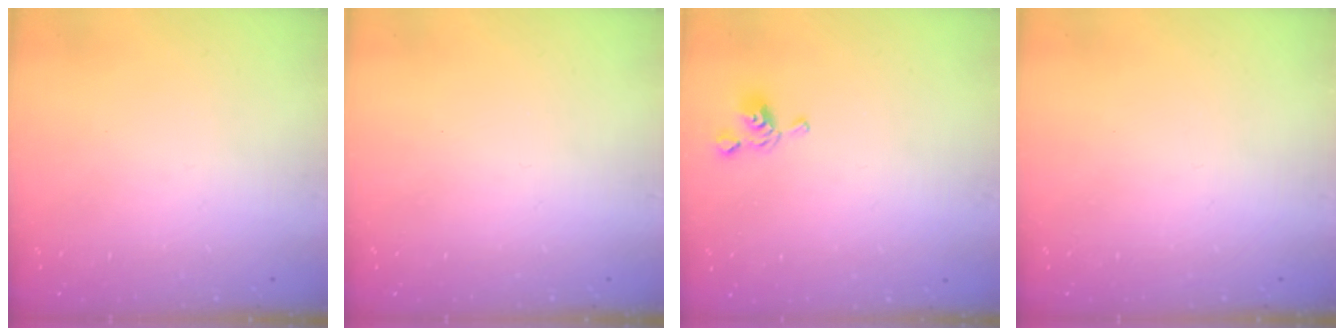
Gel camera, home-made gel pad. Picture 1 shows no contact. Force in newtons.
{"total": 0.0}
{"total": 4.3, "press": 4.3, "slide": 0.6}
{"total": 0.0}